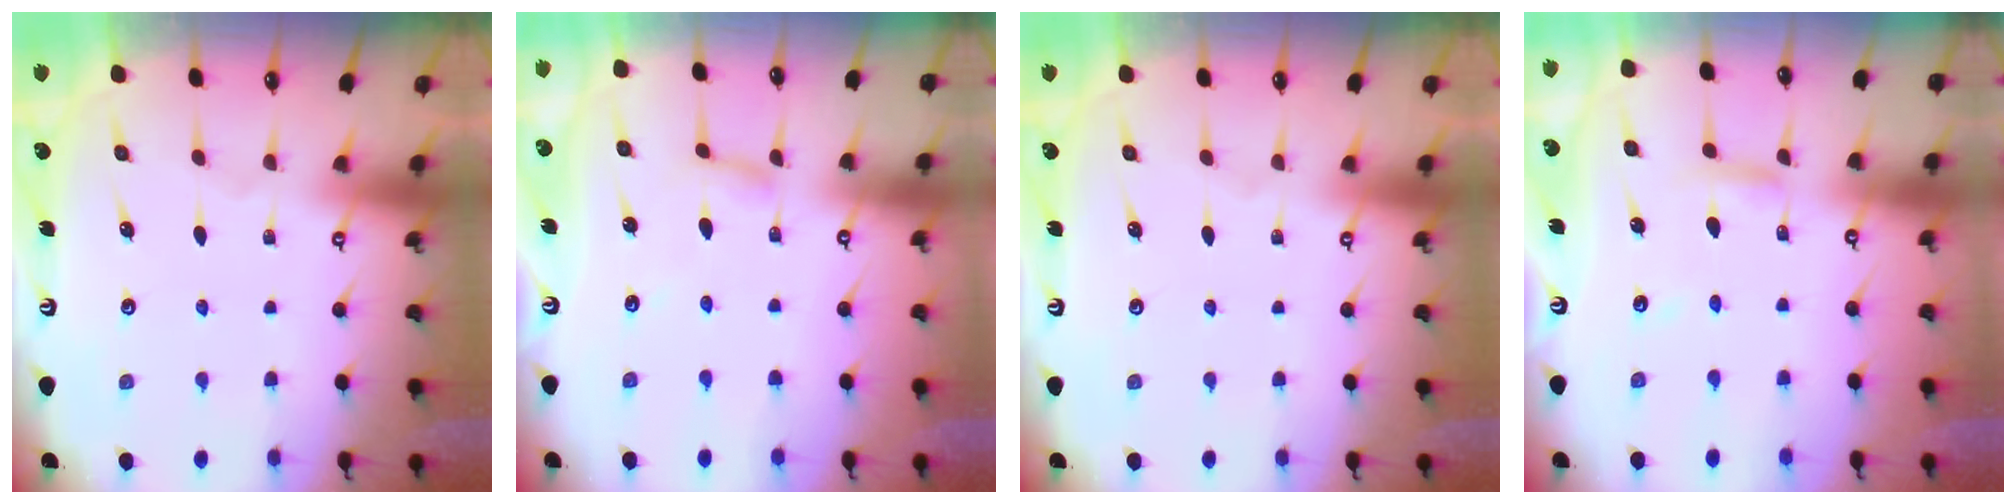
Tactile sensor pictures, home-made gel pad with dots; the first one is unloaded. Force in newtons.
{"total": 2.8, "press": 2.8, "slide": 0.2}
{"total": 0.0}
{"total": 5.1, "press": 5.0, "slide": 0.4}